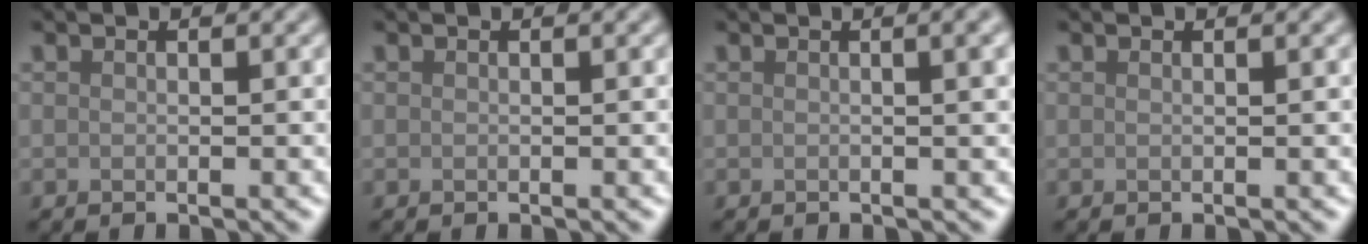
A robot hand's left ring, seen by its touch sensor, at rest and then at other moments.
{"total": 0.0}
{"total": 4.1, "force": [0.7, 1.7, 3.7], "torque": [-0.022, 0.014, -0.003]}
{"total": 0.7, "force": [0.3, 0.3, 0.5], "torque": [0.000, 0.000, 0.000]}